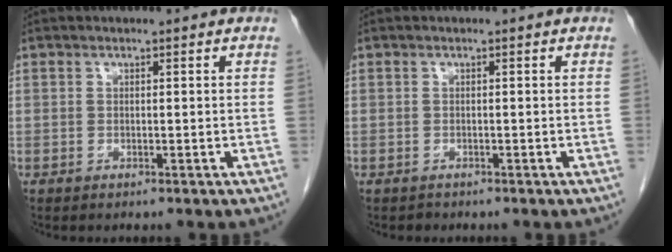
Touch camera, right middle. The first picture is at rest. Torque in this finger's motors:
{"motor_torque": [-0.17, -0.22, -0.05, -0.02]}